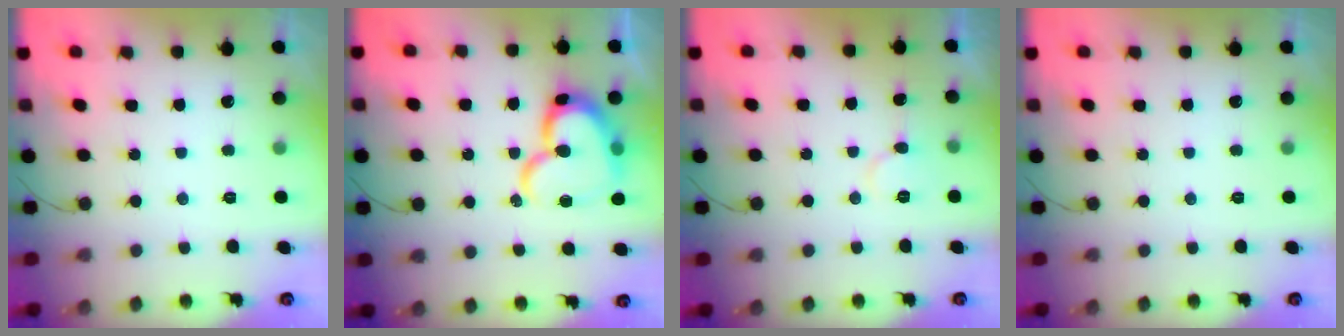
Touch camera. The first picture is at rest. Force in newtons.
{"total": 17.7, "press": 17.7, "slide": 1.7}
{"total": 6.0, "press": 6.0, "slide": 0.3}
{"total": 0.0}